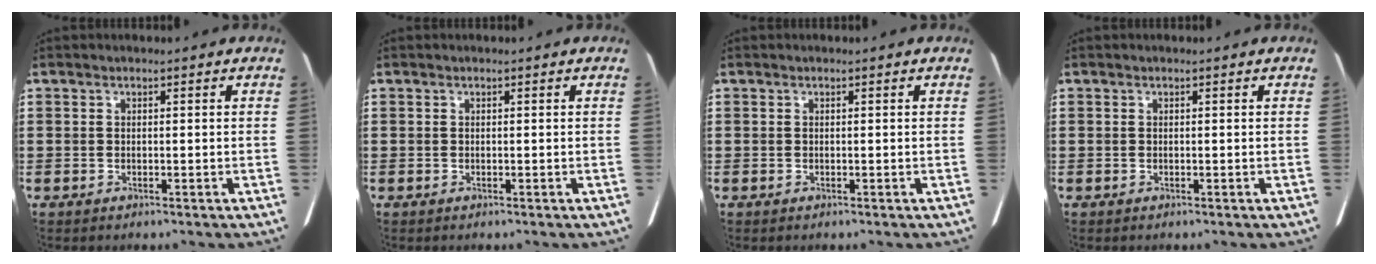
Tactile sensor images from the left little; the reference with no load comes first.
{"total": 0.0}
{"total": 0.0}
{"total": 0.0}